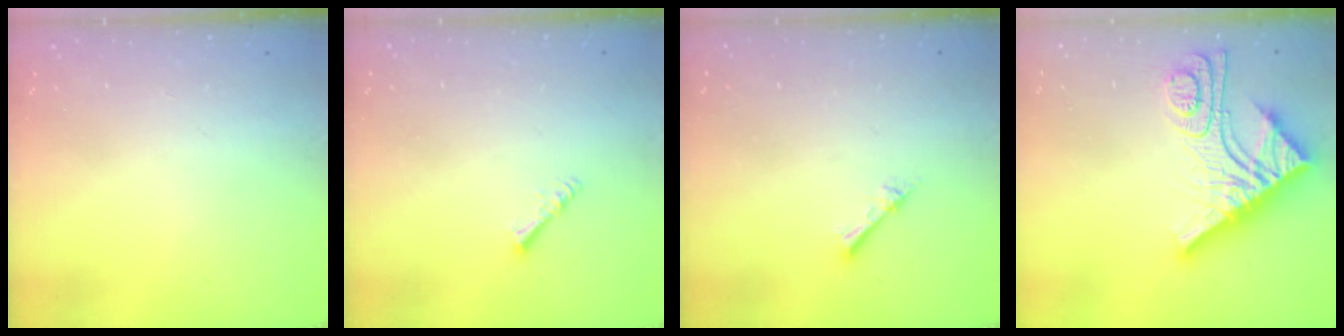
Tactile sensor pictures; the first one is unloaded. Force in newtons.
{"total": 1.4, "press": 1.3, "slide": 0.3}
{"total": 2.3, "press": 2.3, "slide": 0.3}
{"total": 14.7, "press": 14.6, "slide": 1.2}